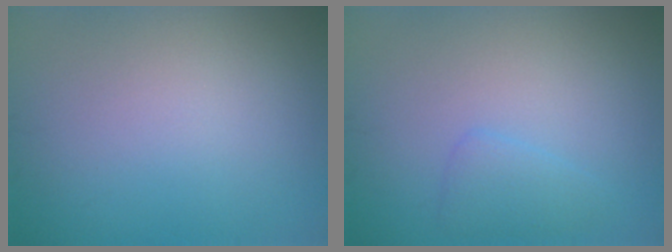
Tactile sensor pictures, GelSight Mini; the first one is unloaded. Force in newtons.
{"total": 1.7, "press": 1.7, "slide": 0.1}